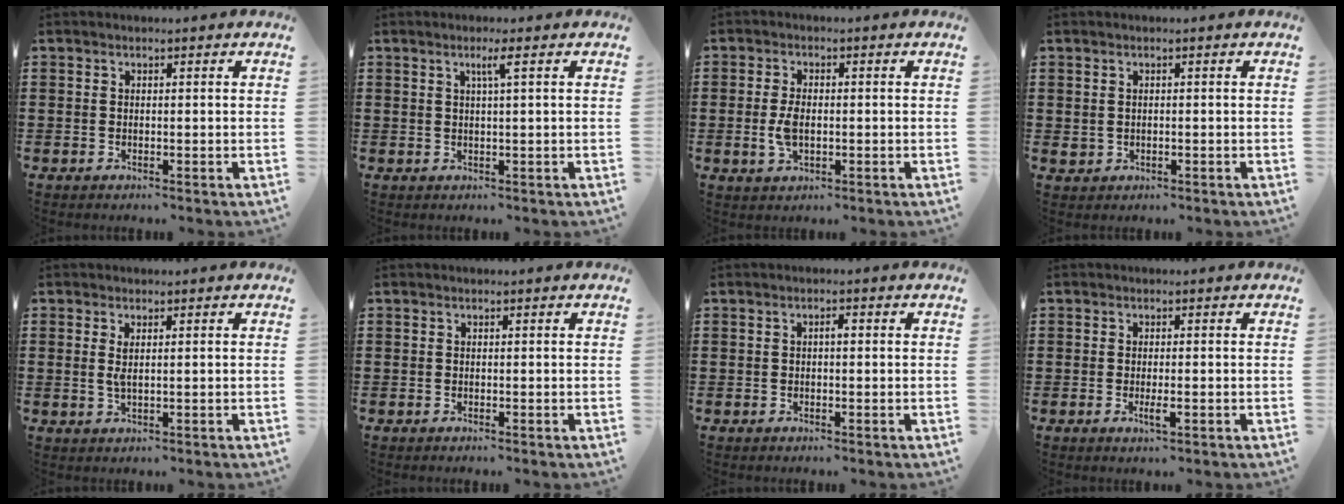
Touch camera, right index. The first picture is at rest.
{"total": 2.1, "force": [0.8, -0.2, 1.9], "torque": [-0.037, -0.001, 0.010]}
{"total": 3.9, "force": [-0.5, 1.9, 3.3], "torque": [-0.077, -0.003, -0.011]}
{"total": 0.7, "force": [0.2, 0.6, 0.4], "torque": [-0.010, 0.004, 0.002]}
{"total": 1.9, "force": [0.4, 0.5, 1.8], "torque": [-0.037, 0.001, 0.006]}
{"total": 0.0}
{"total": 1.1, "force": [-0.1, 0.3, 1.0], "torque": [-0.020, 0.000, -0.002]}
{"total": 2.2, "force": [-0.7, 0.3, 2.1], "torque": [-0.043, -0.006, -0.014]}